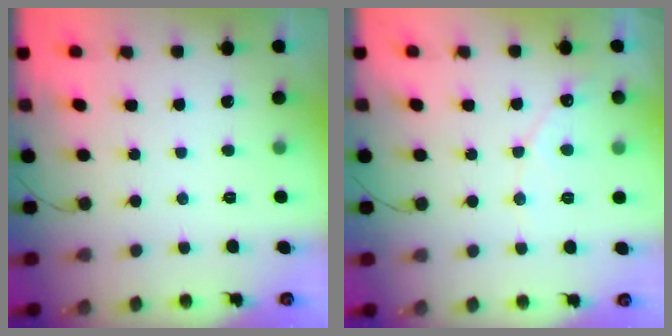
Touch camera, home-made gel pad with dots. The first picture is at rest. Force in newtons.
{"total": 5.4, "press": 5.4, "slide": 0.4}